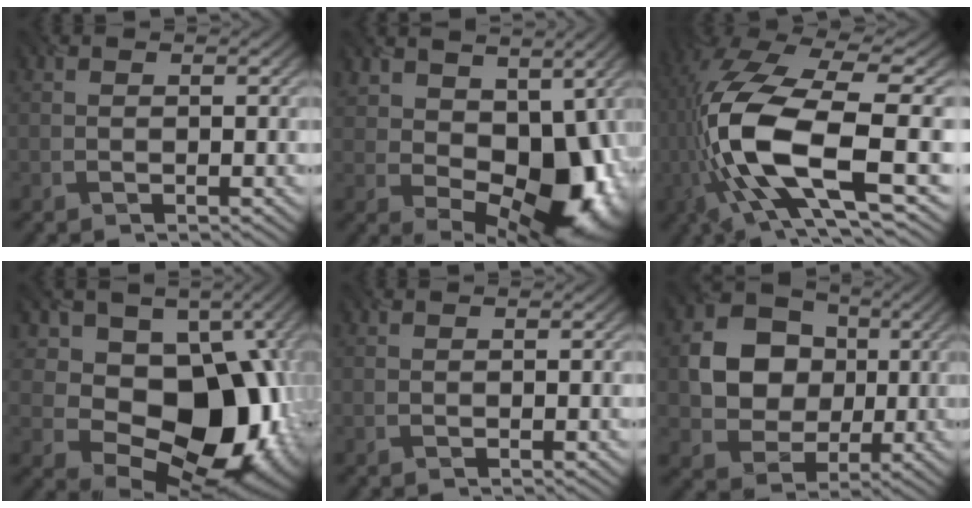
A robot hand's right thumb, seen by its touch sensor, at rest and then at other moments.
{"total": 13.2, "force": [2.4, 8.6, 9.7], "torque": [-0.146, -0.020, 0.065]}
{"total": 15.2, "force": [-1.9, 5.9, 13.9], "torque": [-0.309, -0.006, -0.021]}
{"total": 18.1, "force": [0.9, 14.0, 11.4], "torque": [-0.158, -0.009, 0.017]}
{"total": 0.0}
{"total": 9.2, "force": [0.8, 8.0, 4.4], "torque": [-0.097, 0.004, 0.007]}